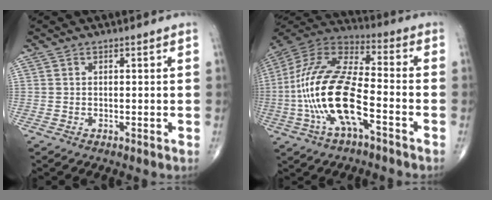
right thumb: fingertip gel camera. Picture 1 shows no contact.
{"total": 20.0, "force": [-5.4, 7.7, 17.7], "torque": [-0.375, 0.038, -0.099]}